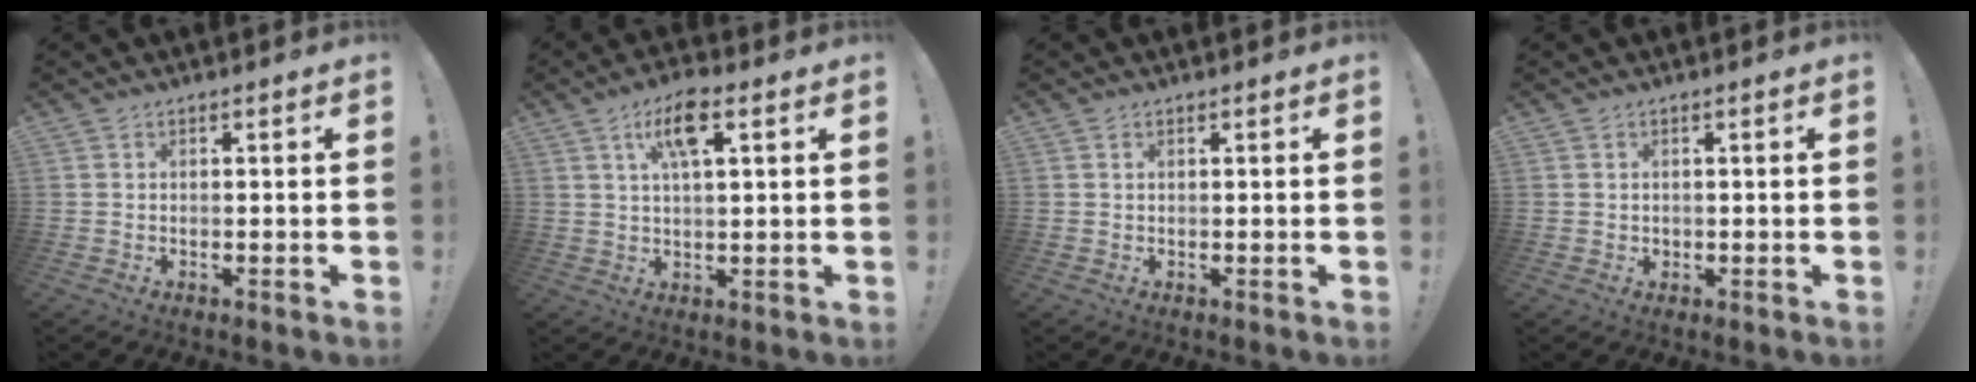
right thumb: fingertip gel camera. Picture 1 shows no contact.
{"total": 9.5, "force": [4.1, 3.4, 7.8], "torque": [-0.139, 0.003, 0.071]}
{"total": 0.6, "force": [0.2, 0.2, 0.5], "torque": [-0.014, 0.003, 0.005]}
{"total": 0.9, "force": [0.2, 0.9, 0.1], "torque": [-0.002, 0.003, 0.002]}